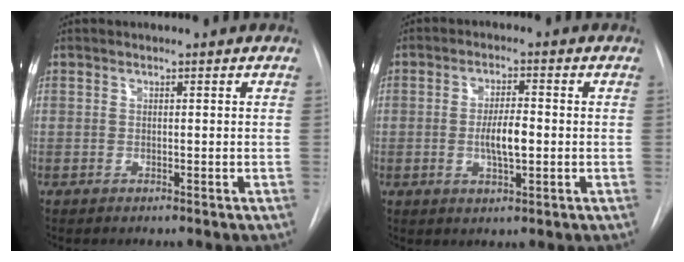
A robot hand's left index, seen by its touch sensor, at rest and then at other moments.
{"total": 5.1, "force": [-1.4, 1.2, 4.7], "torque": [-0.088, -0.007, -0.021]}